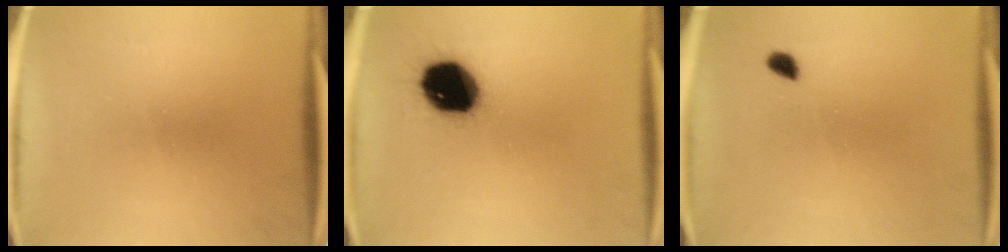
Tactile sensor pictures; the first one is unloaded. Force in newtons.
{"total": 16.3}
{"total": 1.7}